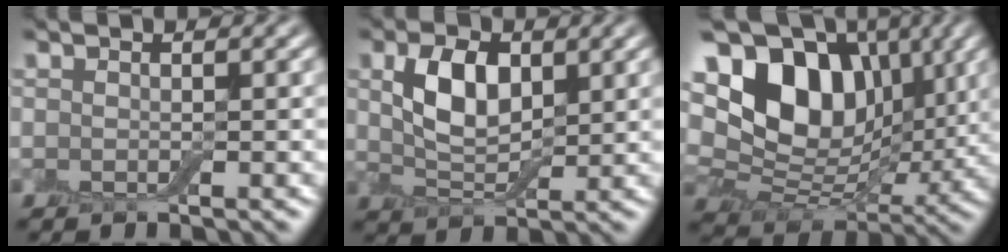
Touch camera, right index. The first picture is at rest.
{"total": 5.1, "force": [1.5, 3.0, 3.9], "torque": [-0.085, 0.003, 0.029]}
{"total": 14.6, "force": [5.4, 9.9, 9.2], "torque": [-0.172, 0.027, 0.094]}